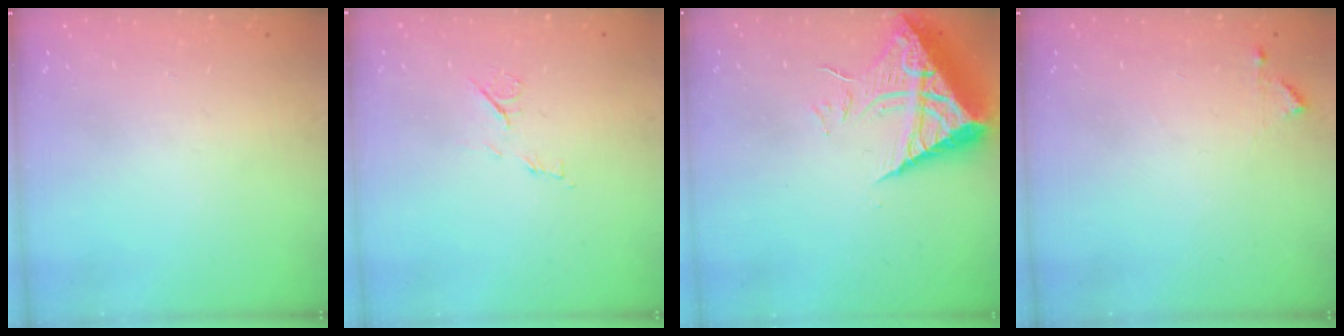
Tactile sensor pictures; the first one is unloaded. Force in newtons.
{"total": 6.3, "press": 6.3, "slide": 0.6}
{"total": 9.7, "press": 9.6, "slide": 0.8}
{"total": 4.4, "press": 4.3, "slide": 0.4}